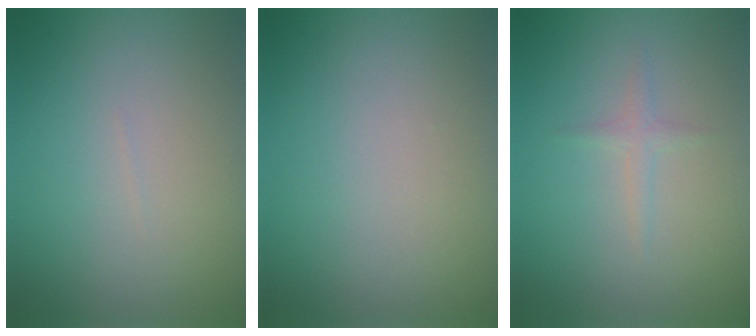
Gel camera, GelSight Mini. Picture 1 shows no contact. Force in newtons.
{"total": 0.0}
{"total": 1.1, "press": 1.1, "slide": 0.1}